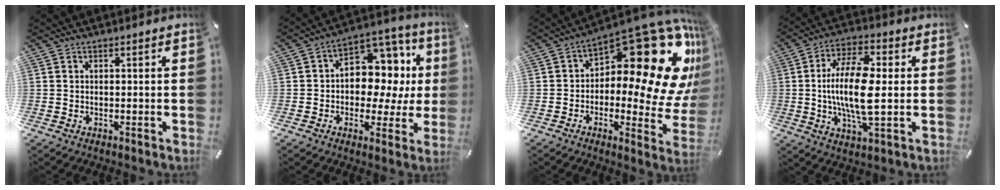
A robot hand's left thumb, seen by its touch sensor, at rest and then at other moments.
{"total": 11.6, "force": [1.1, 9.1, 7.1], "torque": [-0.086, -0.023, 0.025]}
{"total": 23.4, "force": [10.1, 11.0, 18.0], "torque": [-0.198, -0.104, 0.168]}
{"total": 15.4, "force": [0.1, 5.7, 14.3], "torque": [-0.292, -0.004, -0.004]}